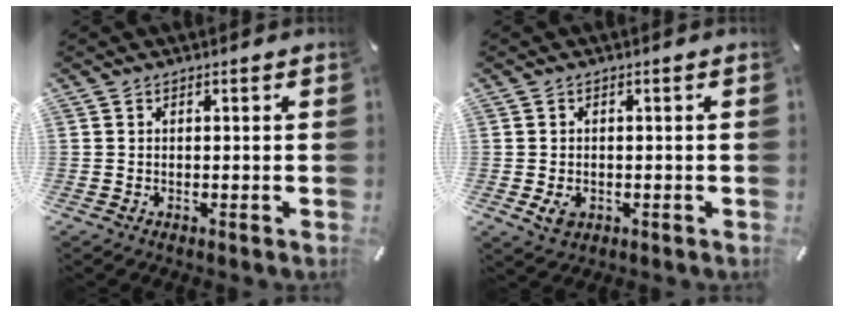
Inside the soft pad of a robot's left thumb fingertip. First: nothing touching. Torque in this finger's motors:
{"motor_torque": [0.33, 0.33, 0.26, 0.15, 0.00]}